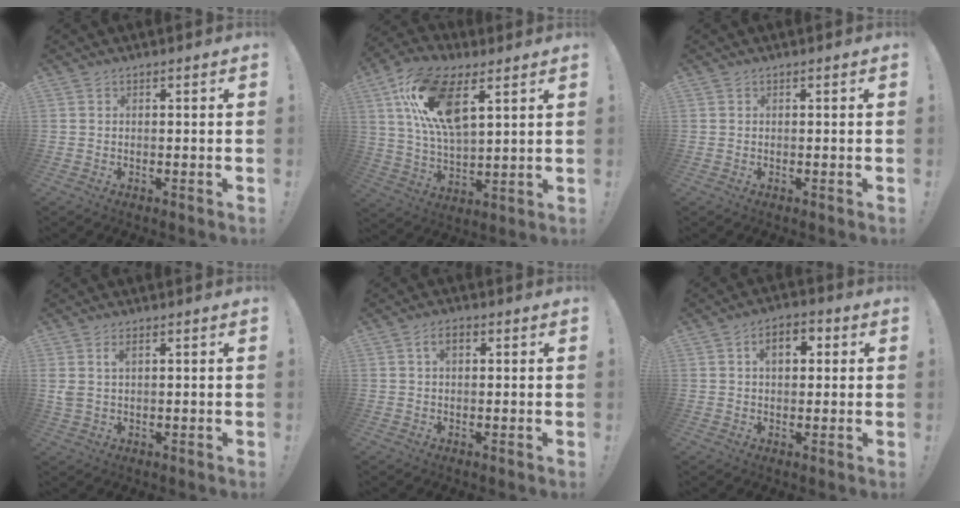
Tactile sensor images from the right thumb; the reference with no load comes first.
{"total": 18.8, "force": [8.2, 9.0, 14.3], "torque": [-0.276, -0.018, 0.144]}
{"total": 0.0}
{"total": 3.4, "force": [1.5, 1.4, 2.7], "torque": [-0.045, -0.002, 0.025]}
{"total": 3.2, "force": [0.9, 1.8, 2.5], "torque": [-0.038, 0.004, 0.012]}
{"total": 6.5, "force": [1.5, 4.2, 4.7], "torque": [-0.058, 0.003, 0.020]}